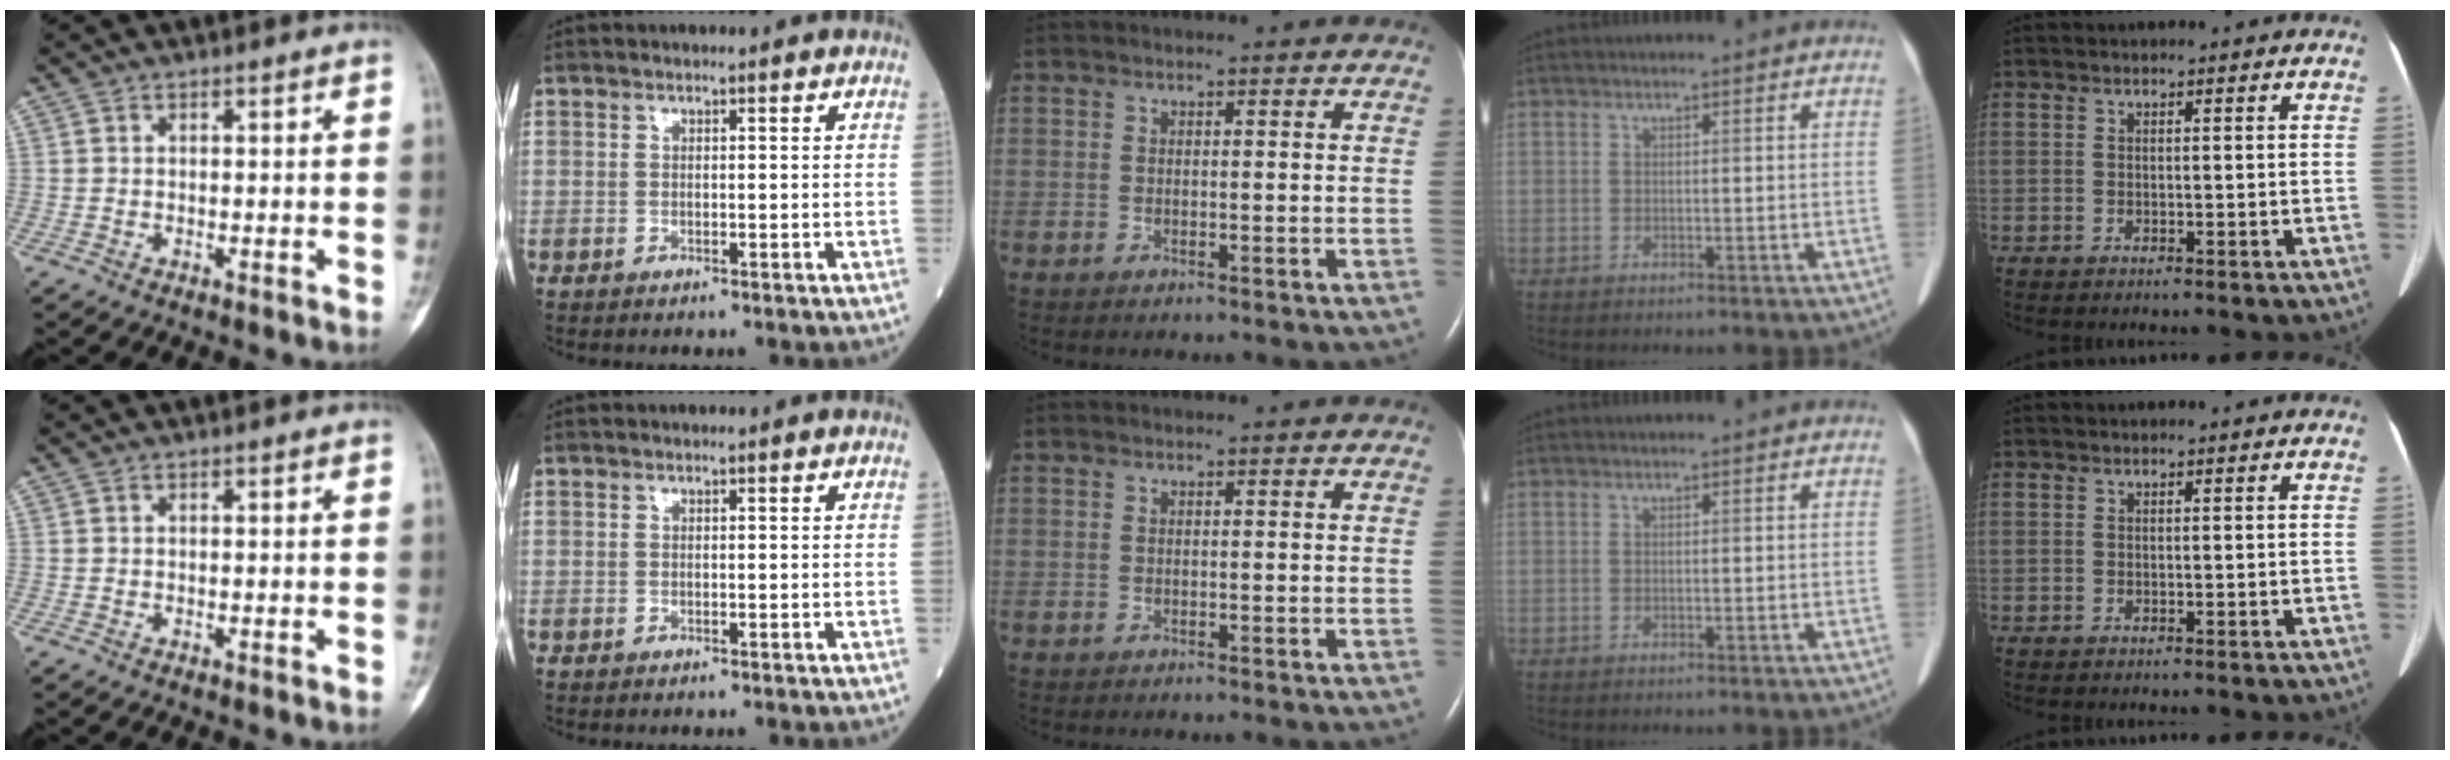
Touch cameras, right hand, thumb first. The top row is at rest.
{}